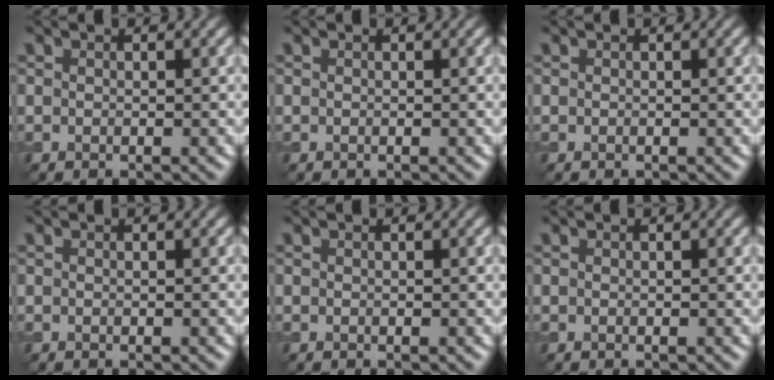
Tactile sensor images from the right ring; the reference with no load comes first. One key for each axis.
{"total": 0.0}
{"total": 0.0}
{"total": 0.0}
{"total": 0.0}
{"total": 0.0}